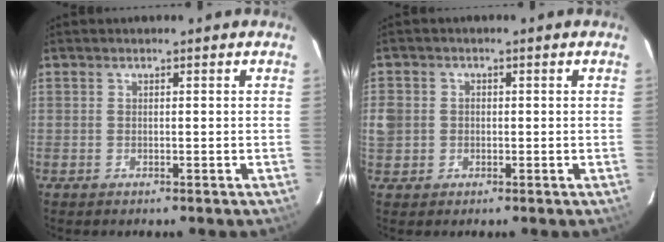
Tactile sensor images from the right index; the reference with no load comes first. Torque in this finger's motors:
{"motor_torque": [-0.03, -0.01, 0.19, 0.04]}